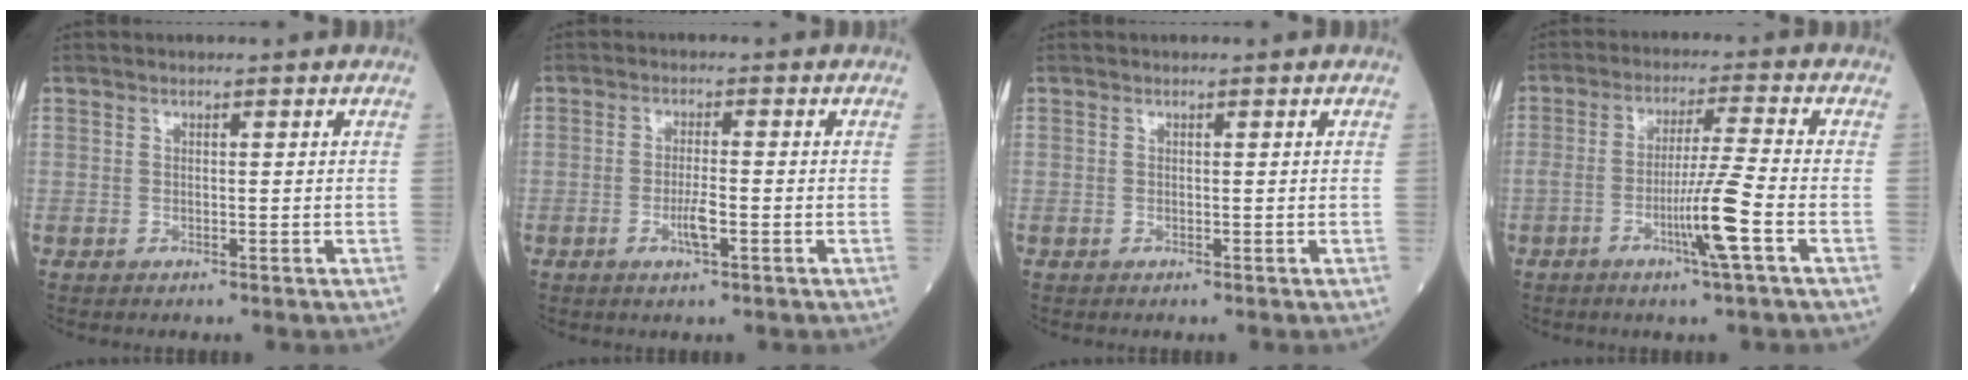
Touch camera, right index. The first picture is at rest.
{"total": 3.0, "force": [-1.0, 0.3, 2.9], "torque": [-0.058, -0.001, -0.015]}
{"total": 0.0}
{"total": 7.7, "force": [-2.9, -1.2, 7.1], "torque": [-0.134, -0.007, -0.053]}